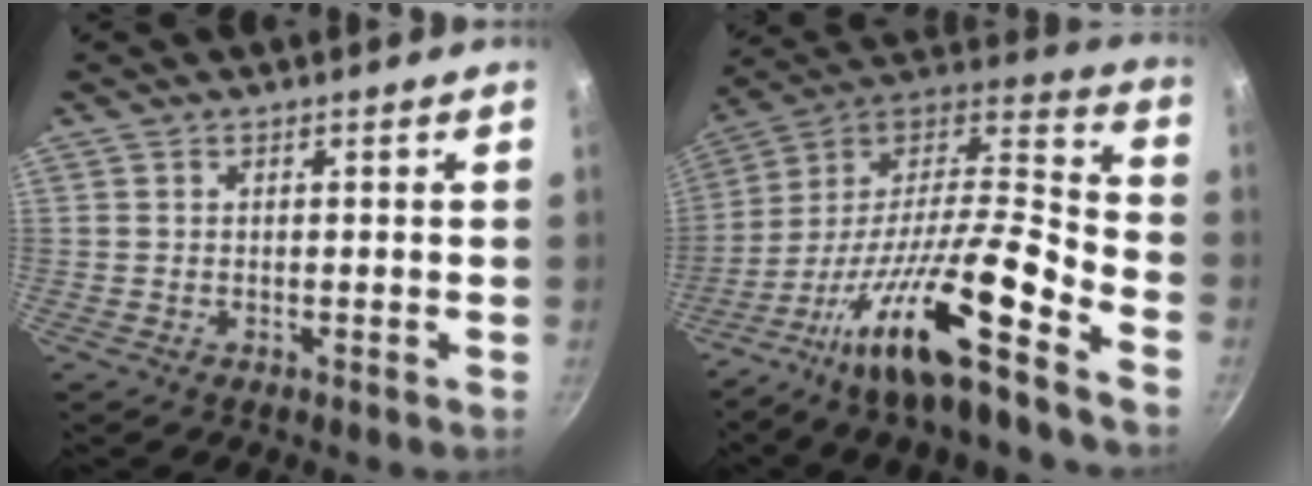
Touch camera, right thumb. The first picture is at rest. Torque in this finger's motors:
{"motor_torque": [0.77, -0.21, 1.40, -1.37, 0.23]}